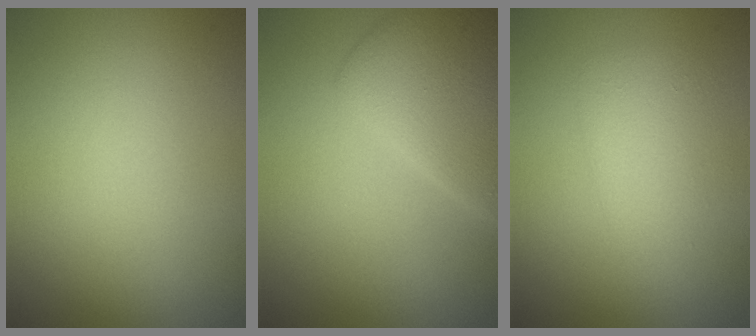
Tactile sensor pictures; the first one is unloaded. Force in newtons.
{"total": 5.1, "press": 5.1, "slide": 0.2}
{"total": 2.5, "press": 2.5, "slide": 0.1}